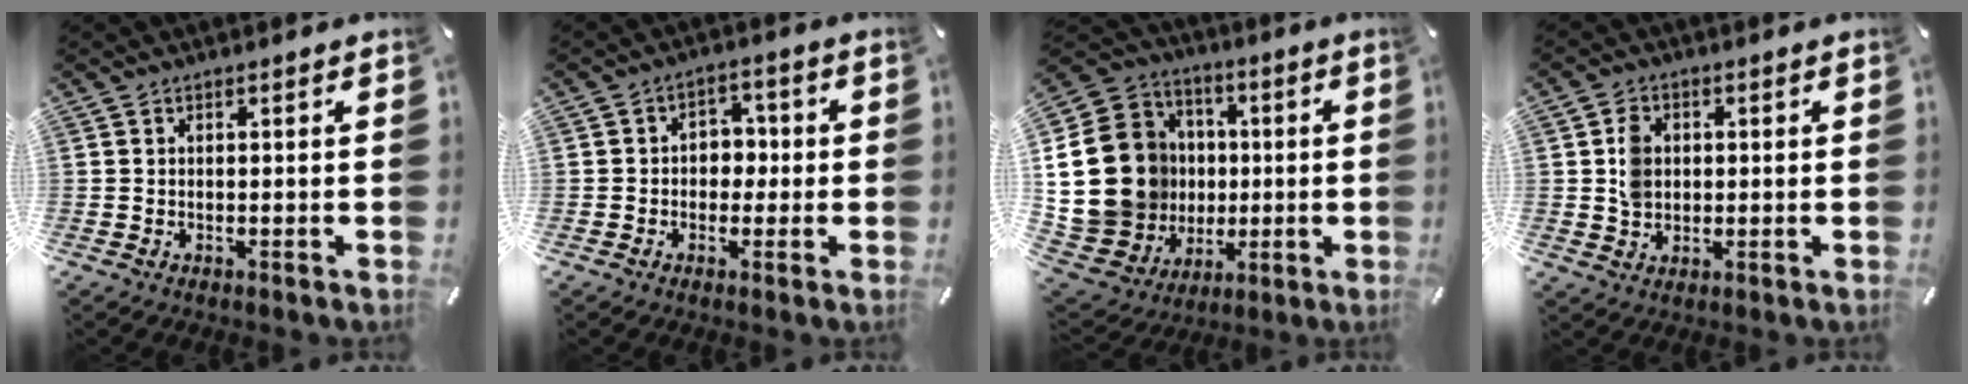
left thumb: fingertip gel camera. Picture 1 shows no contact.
{"total": 4.7, "force": [-0.9, 4.1, 2.1], "torque": [-0.028, 0.011, -0.023]}
{"total": 23.5, "force": [1.4, 20.9, 10.8], "torque": [-0.216, -0.005, 0.066]}
{"total": 5.4, "force": [0.5, 4.6, 2.8], "torque": [-0.043, 0.006, 0.006]}